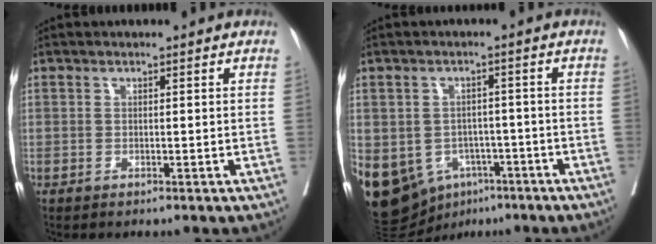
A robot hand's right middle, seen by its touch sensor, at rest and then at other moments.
{"total": 19.4, "force": [-8.8, 14.6, 9.2], "torque": [-0.247, -0.002, -0.115]}